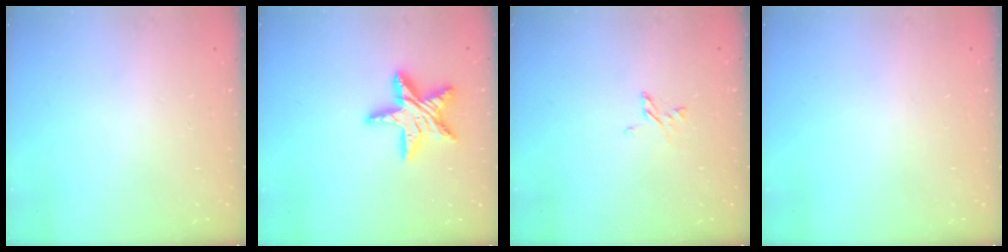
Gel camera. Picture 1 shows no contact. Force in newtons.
{"total": 15.7, "press": 15.6, "slide": 1.2}
{"total": 3.6, "press": 3.6, "slide": 0.4}
{"total": 0.0}